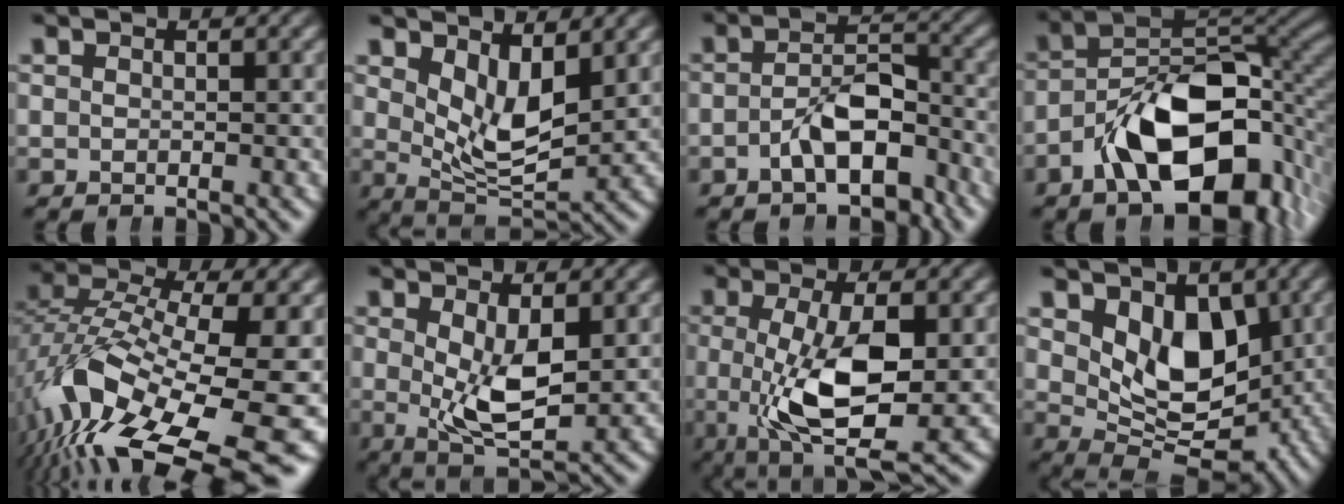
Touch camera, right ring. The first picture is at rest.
{"total": 5.7, "force": [1.9, 2.6, 4.7], "torque": [-0.069, -0.016, 0.036]}
{"total": 4.6, "force": [-2.7, 2.2, 3.0], "torque": [-0.046, -0.011, -0.045]}
{"total": 12.9, "force": [-4.4, 7.1, 9.9], "torque": [-0.154, -0.019, -0.055]}
{"total": 15.2, "force": [-5.1, 8.1, 11.7], "torque": [-0.236, -0.062, -0.040]}
{"total": 5.5, "force": [0.1, 2.5, 4.9], "torque": [-0.090, -0.026, 0.012]}
{"total": 7.7, "force": [-0.7, 2.8, 7.1], "torque": [-0.144, -0.033, 0.004]}
{"total": 8.4, "force": [0.9, 5.3, 6.4], "torque": [-0.114, -0.034, 0.026]}